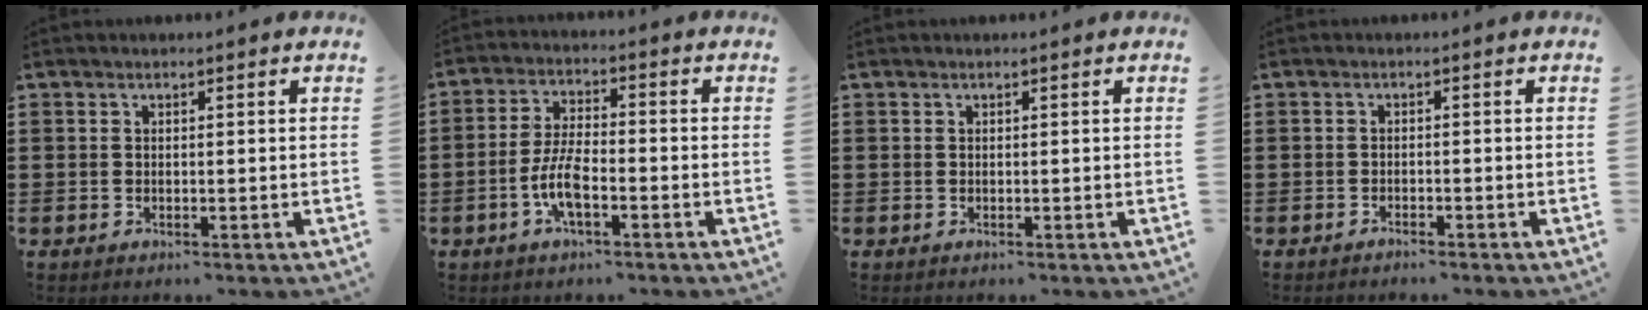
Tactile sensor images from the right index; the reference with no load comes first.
{"total": 6.5, "force": [-2.5, 2.1, 5.7], "torque": [-0.134, -0.008, -0.055]}
{"total": 0.0}
{"total": 1.0, "force": [-1.0, 0.1, 0.1], "torque": [-0.005, 0.001, -0.021]}